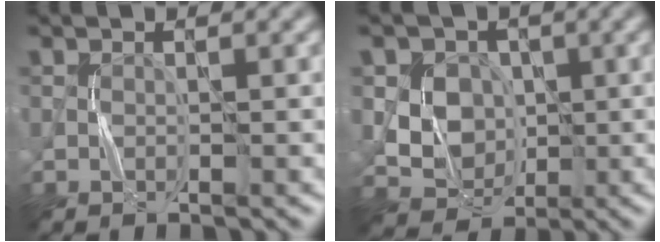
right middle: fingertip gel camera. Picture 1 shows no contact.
{"total": 5.8, "force": [1.1, 5.2, 2.6], "torque": [-0.035, 0.009, 0.017]}